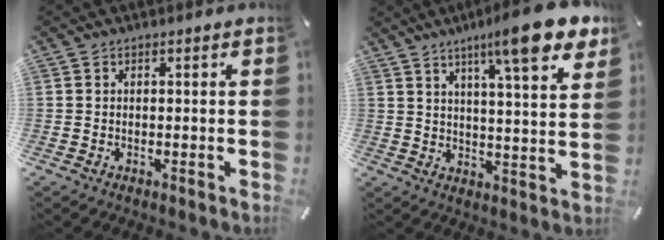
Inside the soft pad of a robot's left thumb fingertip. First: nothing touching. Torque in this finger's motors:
{"motor_torque": [0.50, 0.49, 1.25, -1.18, 0.26]}